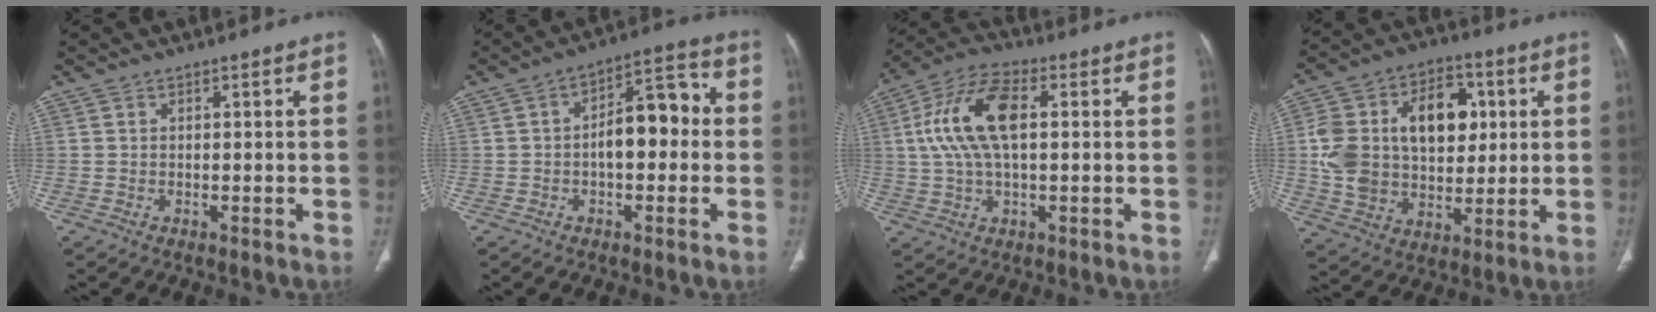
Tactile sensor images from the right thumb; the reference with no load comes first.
{"total": 10.6, "force": [-0.5, 5.5, 9.1], "torque": [-0.113, 0.038, -0.015]}
{"total": 13.7, "force": [2.1, 6.6, 11.8], "torque": [-0.244, 0.026, 0.038]}
{"total": 22.6, "force": [4.0, 14.9, 16.5], "torque": [-0.273, 0.012, 0.075]}